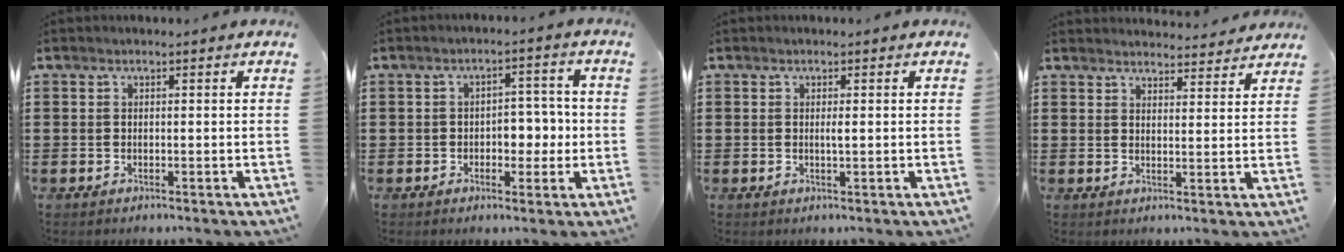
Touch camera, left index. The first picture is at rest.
{"total": 4.6, "force": [-0.8, 3.1, 3.2], "torque": [-0.051, 0.004, -0.024]}
{"total": 1.0, "force": [0.1, 0.1, 1.0], "torque": [-0.021, -0.002, 0.001]}
{"total": 3.5, "force": [3.5, 0.2, 0.2], "torque": [-0.006, -0.018, 0.062]}